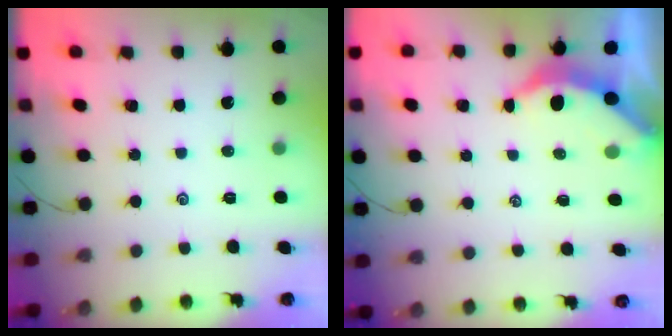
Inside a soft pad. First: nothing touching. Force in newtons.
{"total": 3.5, "press": 3.5, "slide": 0.4}